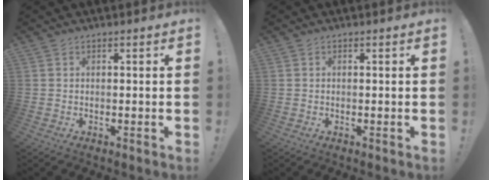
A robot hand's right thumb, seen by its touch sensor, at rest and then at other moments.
{"total": 0.0}